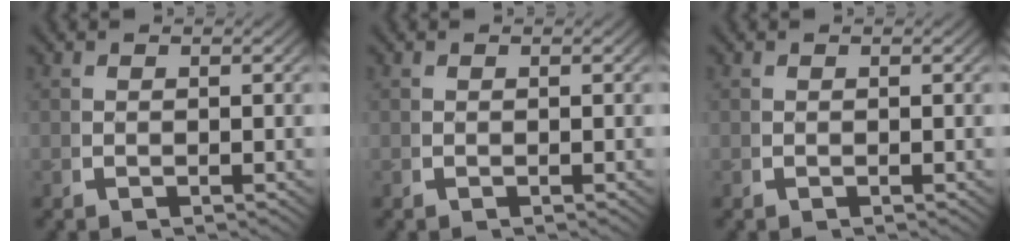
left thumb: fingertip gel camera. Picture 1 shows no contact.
{"total": 0.0}
{"total": 0.0}